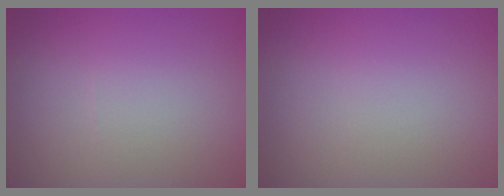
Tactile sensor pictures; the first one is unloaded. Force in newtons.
{"total": 0.0}